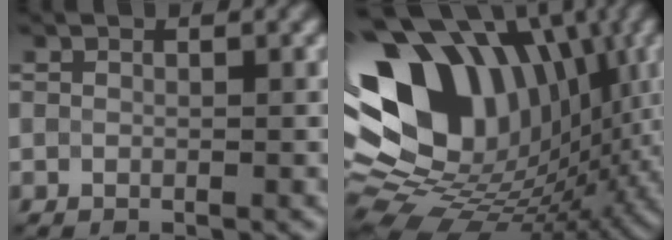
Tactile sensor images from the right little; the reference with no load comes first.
{"total": 17.0, "force": [2.9, 12.2, 11.5], "torque": [-0.222, 0.036, 0.045]}